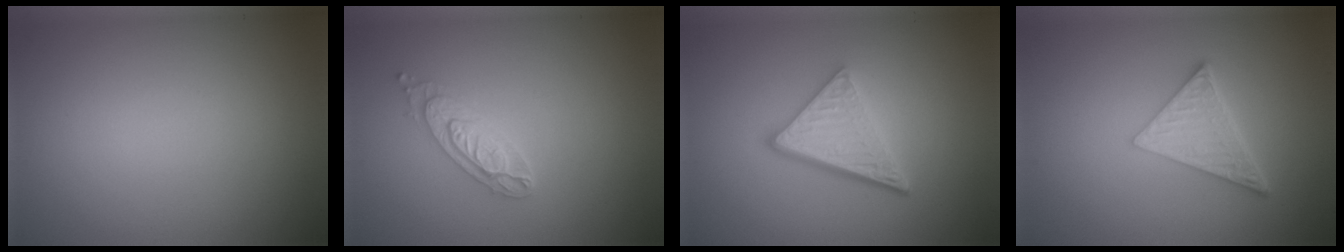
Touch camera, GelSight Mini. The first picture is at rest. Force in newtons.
{"total": 2.6, "press": 2.4, "slide": 1.1}
{"total": 4.8, "press": 3.4, "slide": 3.4}
{"total": 4.9, "press": 3.5, "slide": 3.3}